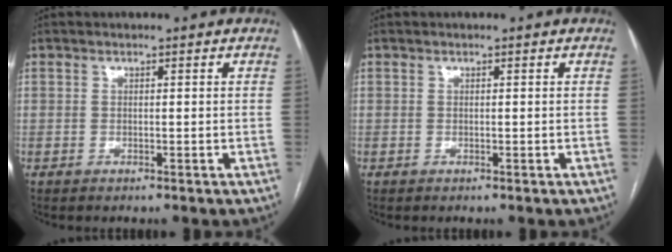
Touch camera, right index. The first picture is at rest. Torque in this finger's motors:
{"motor_torque": [0.00, 0.00, 0.01, 0.00]}